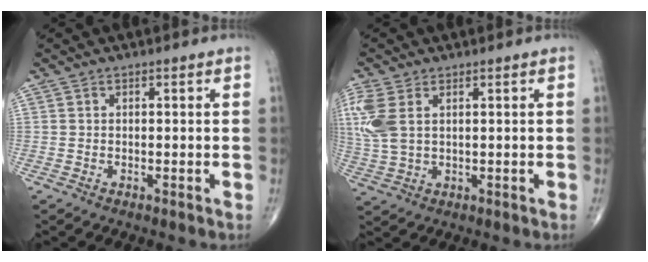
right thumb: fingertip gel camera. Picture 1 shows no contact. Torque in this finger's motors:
{"motor_torque": [0.11, 0.20, 0.77, 0.42, 0.10]}